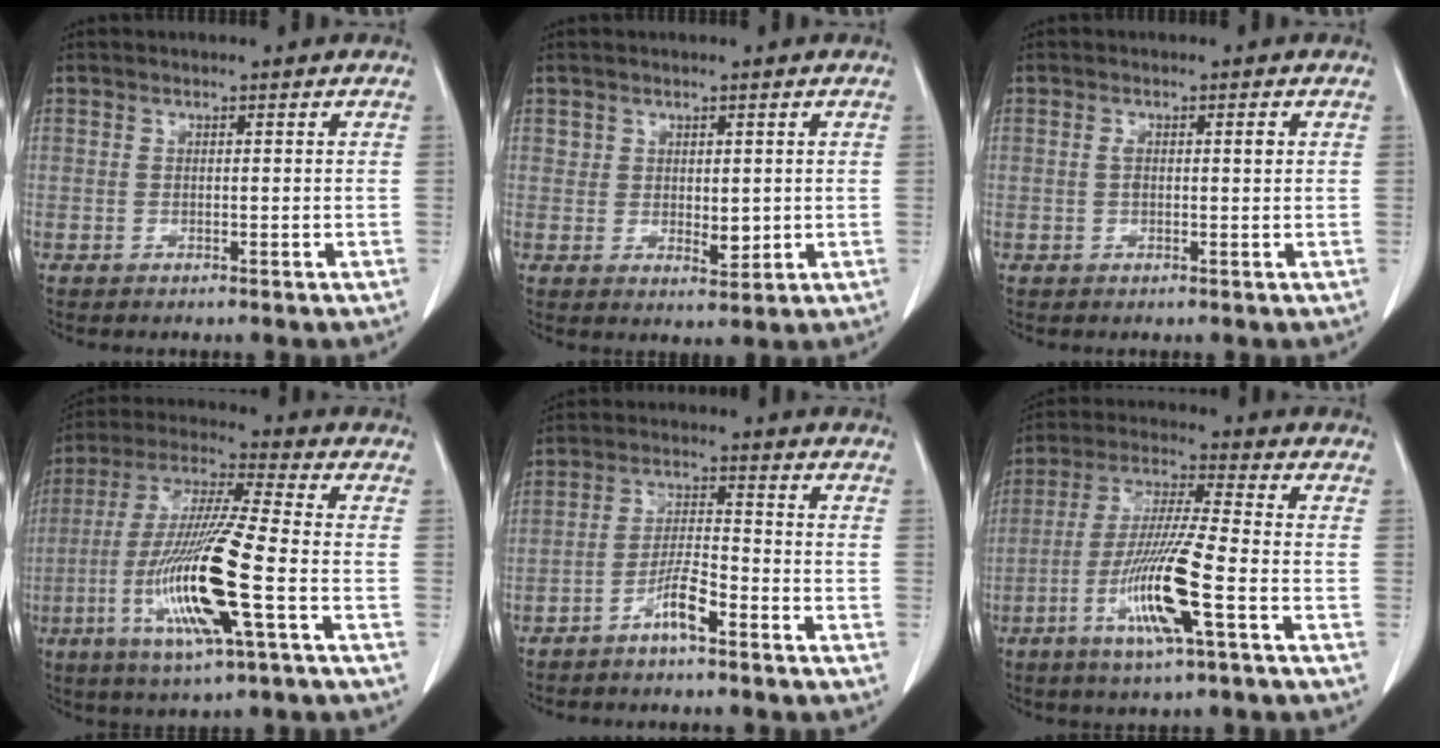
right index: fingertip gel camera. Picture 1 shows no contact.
{"total": 3.1, "force": [0.4, 2.1, 2.3], "torque": [-0.029, -0.008, 0.012]}
{"total": 2.1, "force": [0.4, 0.6, 2.0], "torque": [-0.040, 0.011, 0.009]}
{"total": 16.6, "force": [-4.9, 0.6, 15.8], "torque": [-0.326, -0.019, -0.094]}
{"total": 5.3, "force": [-3.5, 0.5, 3.9], "torque": [-0.082, 0.005, -0.067]}
{"total": 12.7, "force": [-4.7, 0.0, 11.8], "torque": [-0.236, -0.016, -0.092]}